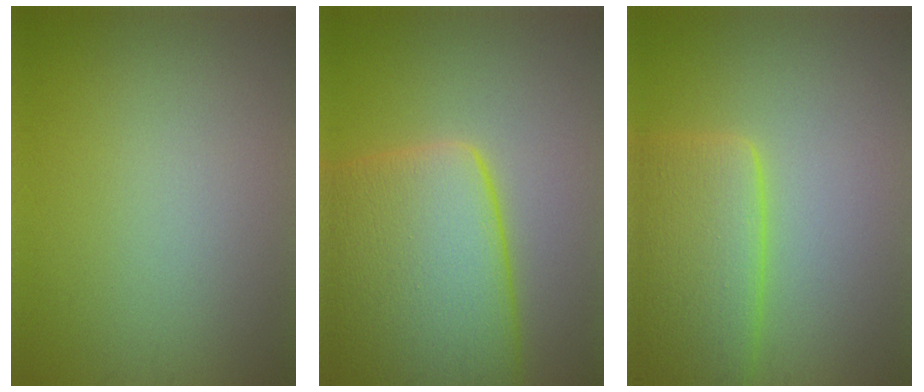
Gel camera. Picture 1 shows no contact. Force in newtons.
{"total": 13.3, "press": 13.3, "slide": 0.6}
{"total": 6.7, "press": 6.7, "slide": 0.3}